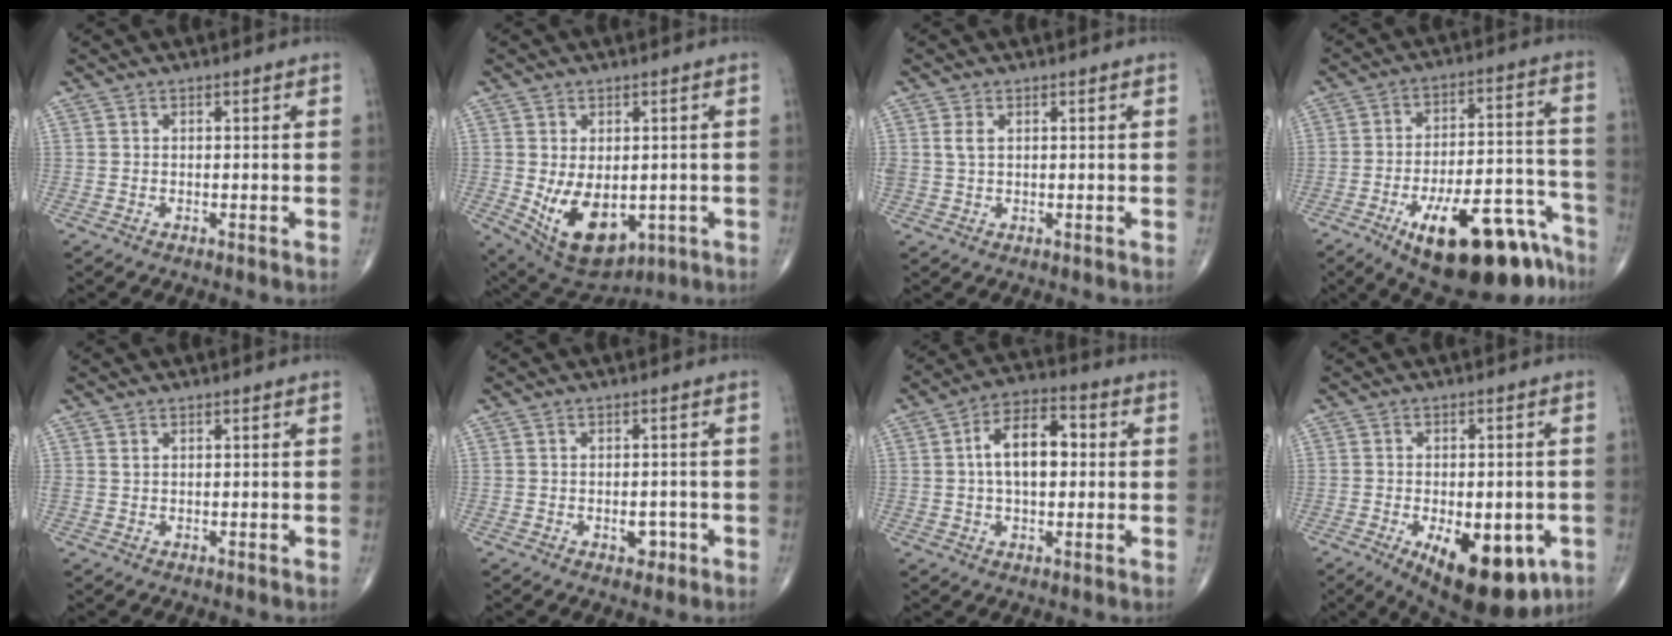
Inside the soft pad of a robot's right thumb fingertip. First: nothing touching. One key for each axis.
{"total": 13.2, "fx": -2.3, "fy": 8.2, "fz": 10.0, "tx": -0.148, "ty": -0.011, "tz": -0.009}
{"total": 2.0, "fx": 0.6, "fy": 1.2, "fz": 1.5, "tx": -0.036, "ty": 0.004, "tz": 0.014}
{"total": 23.1, "fx": -14.2, "fy": 8.5, "fz": 16.1, "tx": -0.173, "ty": 0.094, "tz": -0.207}
{"total": 0.5, "fx": 0.2, "fy": 0.4, "fz": 0.3, "tx": -0.003, "ty": 0.002, "tz": 0.005}
{"total": 2.7, "fx": -1.1, "fy": 1.8, "fz": 1.8, "tx": -0.013, "ty": 0.006, "tz": -0.011}
{"total": 10.7, "fx": 1.0, "fy": 5.9, "fz": 8.8, "tx": -0.139, "ty": 0.023, "tz": 0.009}
{"total": 17.1, "fx": -6.9, "fy": 8.1, "fz": 13.3, "tx": -0.157, "ty": -0.004, "tz": -0.081}